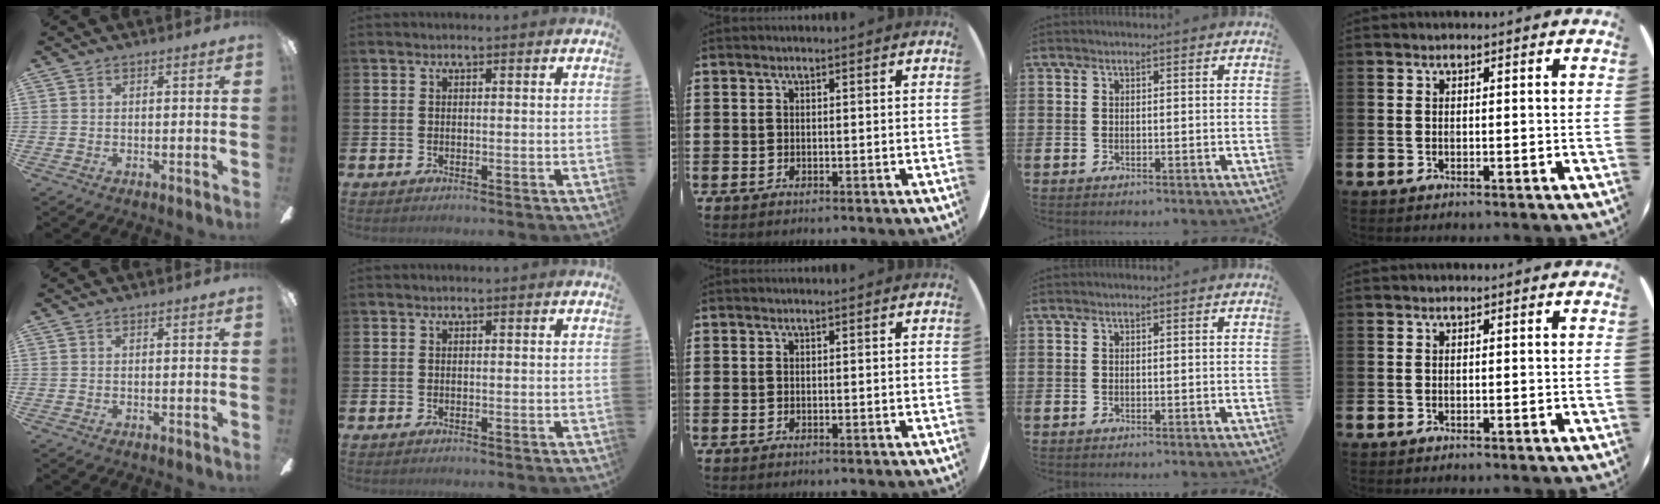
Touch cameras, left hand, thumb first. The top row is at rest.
{}